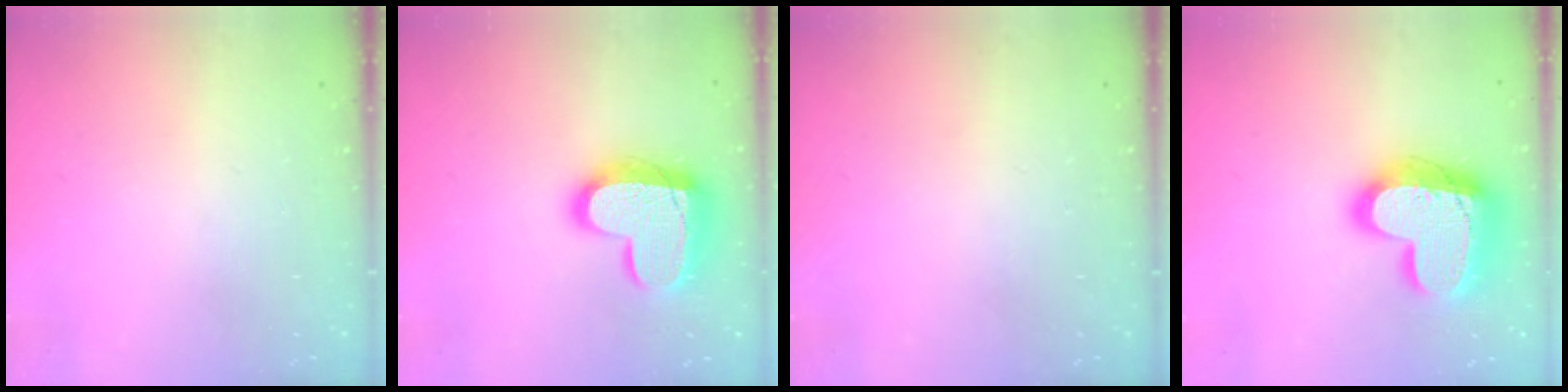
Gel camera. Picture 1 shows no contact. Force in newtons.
{"total": 17.6, "press": 17.6, "slide": 1.5}
{"total": 0.0}
{"total": 21.7, "press": 21.6, "slide": 1.9}